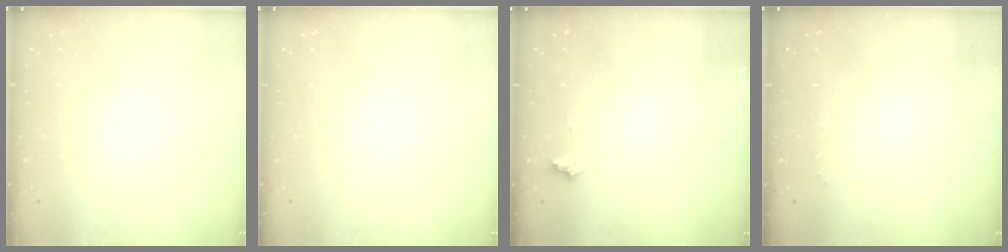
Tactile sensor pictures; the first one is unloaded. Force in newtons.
{"total": 0.0}
{"total": 3.0, "press": 2.9, "slide": 0.5}
{"total": 2.7, "press": 2.7, "slide": 0.5}